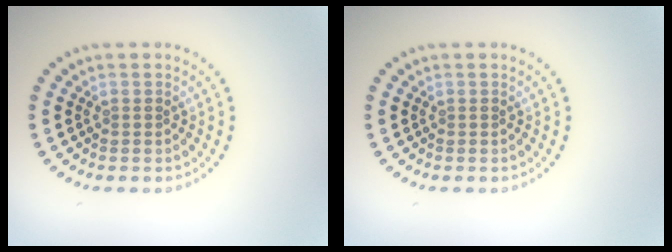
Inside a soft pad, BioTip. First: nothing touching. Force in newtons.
{"total": 0.0}